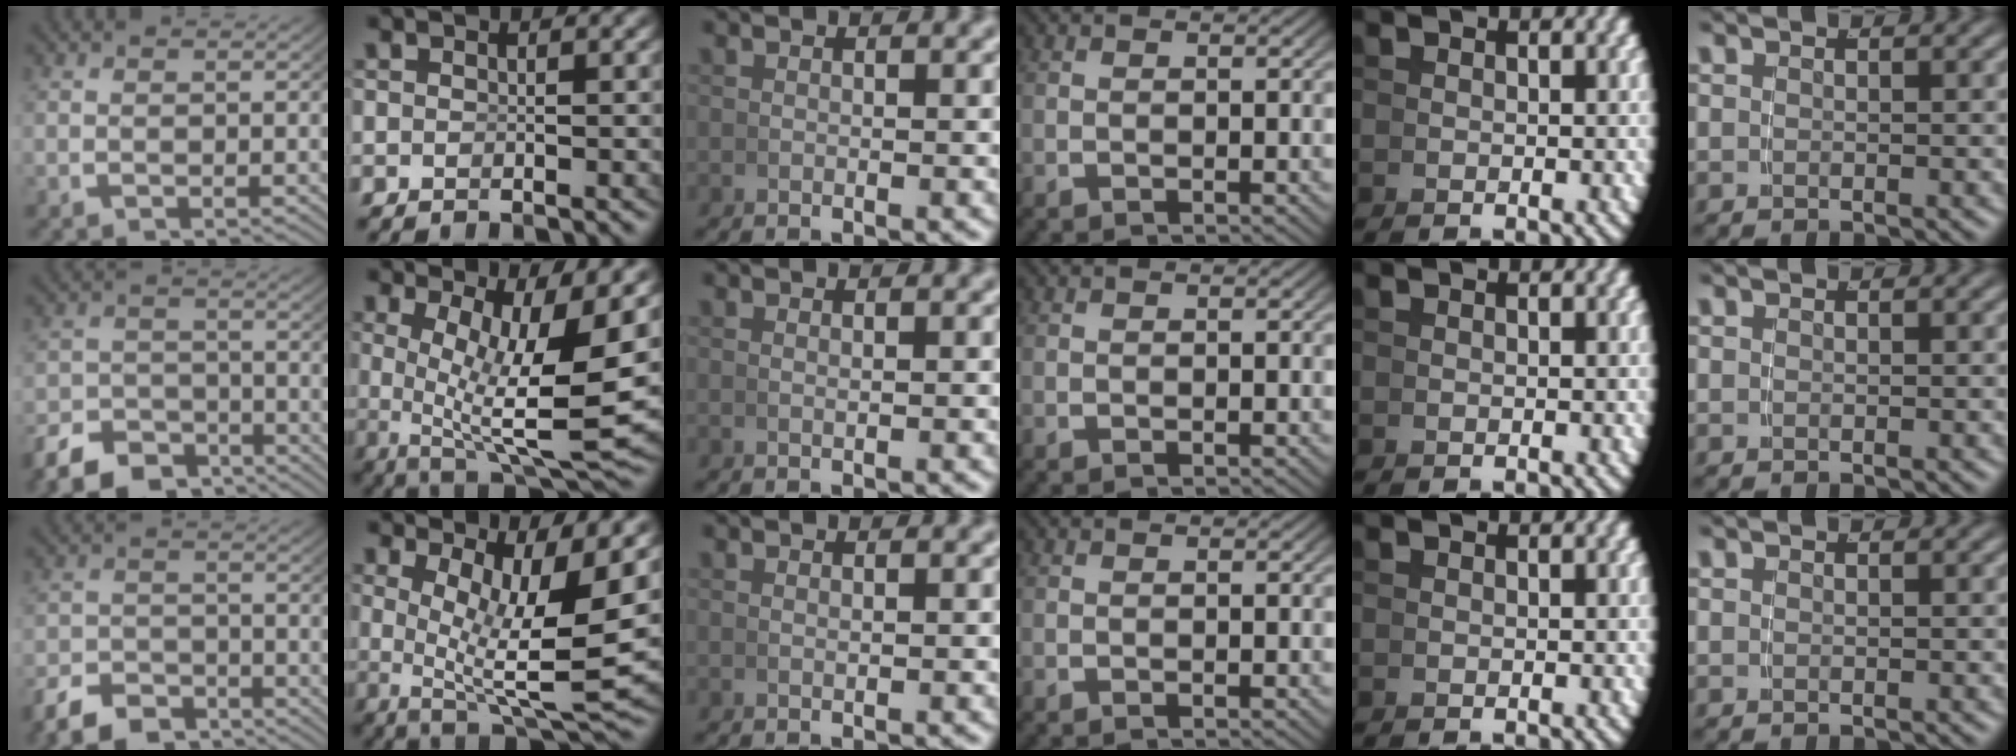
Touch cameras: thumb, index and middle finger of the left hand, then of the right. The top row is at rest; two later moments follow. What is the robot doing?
{"motion": "grasp_and_lifting", "object": "whiteboard"}